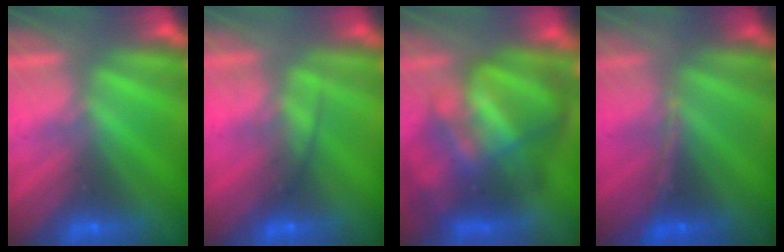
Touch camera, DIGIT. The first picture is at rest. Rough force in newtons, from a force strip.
{"total": 2.3}
{"total": 11.0}
{"total": 1.2}